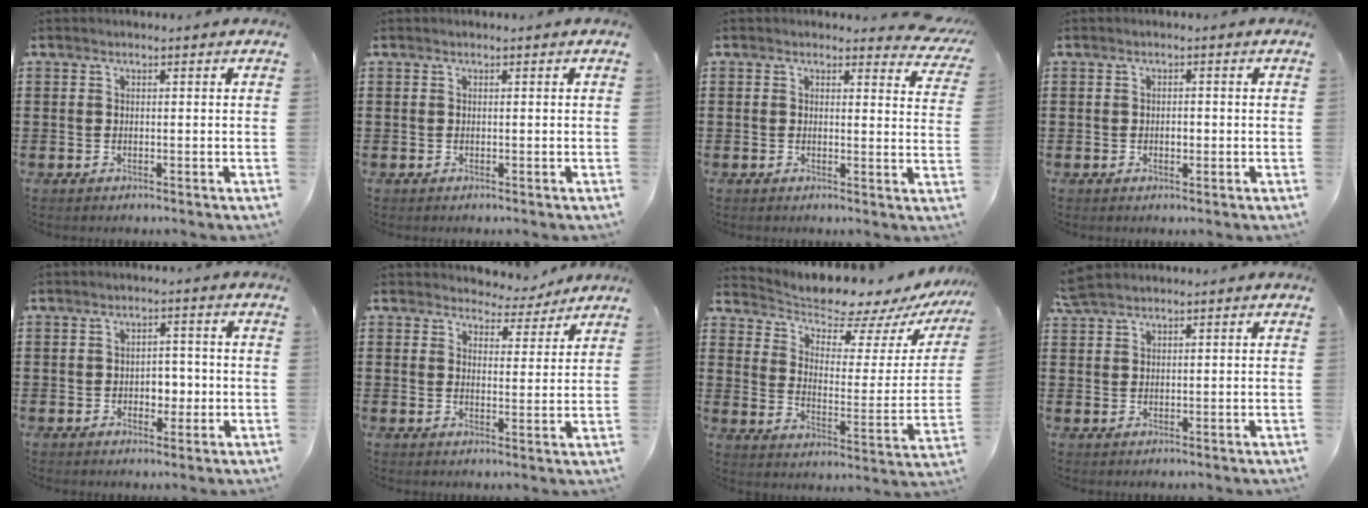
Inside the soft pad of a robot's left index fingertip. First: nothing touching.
{"total": 0.0}
{"total": 2.1, "force": [1.8, 0.7, 0.7], "torque": [-0.007, -0.007, 0.029]}
{"total": 1.2, "force": [-0.1, 0.7, 1.0], "torque": [-0.020, 0.003, -0.004]}
{"total": 3.3, "force": [-0.6, 2.5, 2.1], "torque": [-0.040, 0.004, -0.018]}
{"total": 4.5, "force": [4.3, 1.2, 0.5], "torque": [-0.021, -0.021, 0.076]}
{"total": 7.6, "force": [7.1, 1.9, 2.2], "torque": [-0.065, -0.058, 0.119]}
{"total": 2.7, "force": [2.3, 0.7, 1.1], "torque": [-0.027, 0.004, 0.046]}